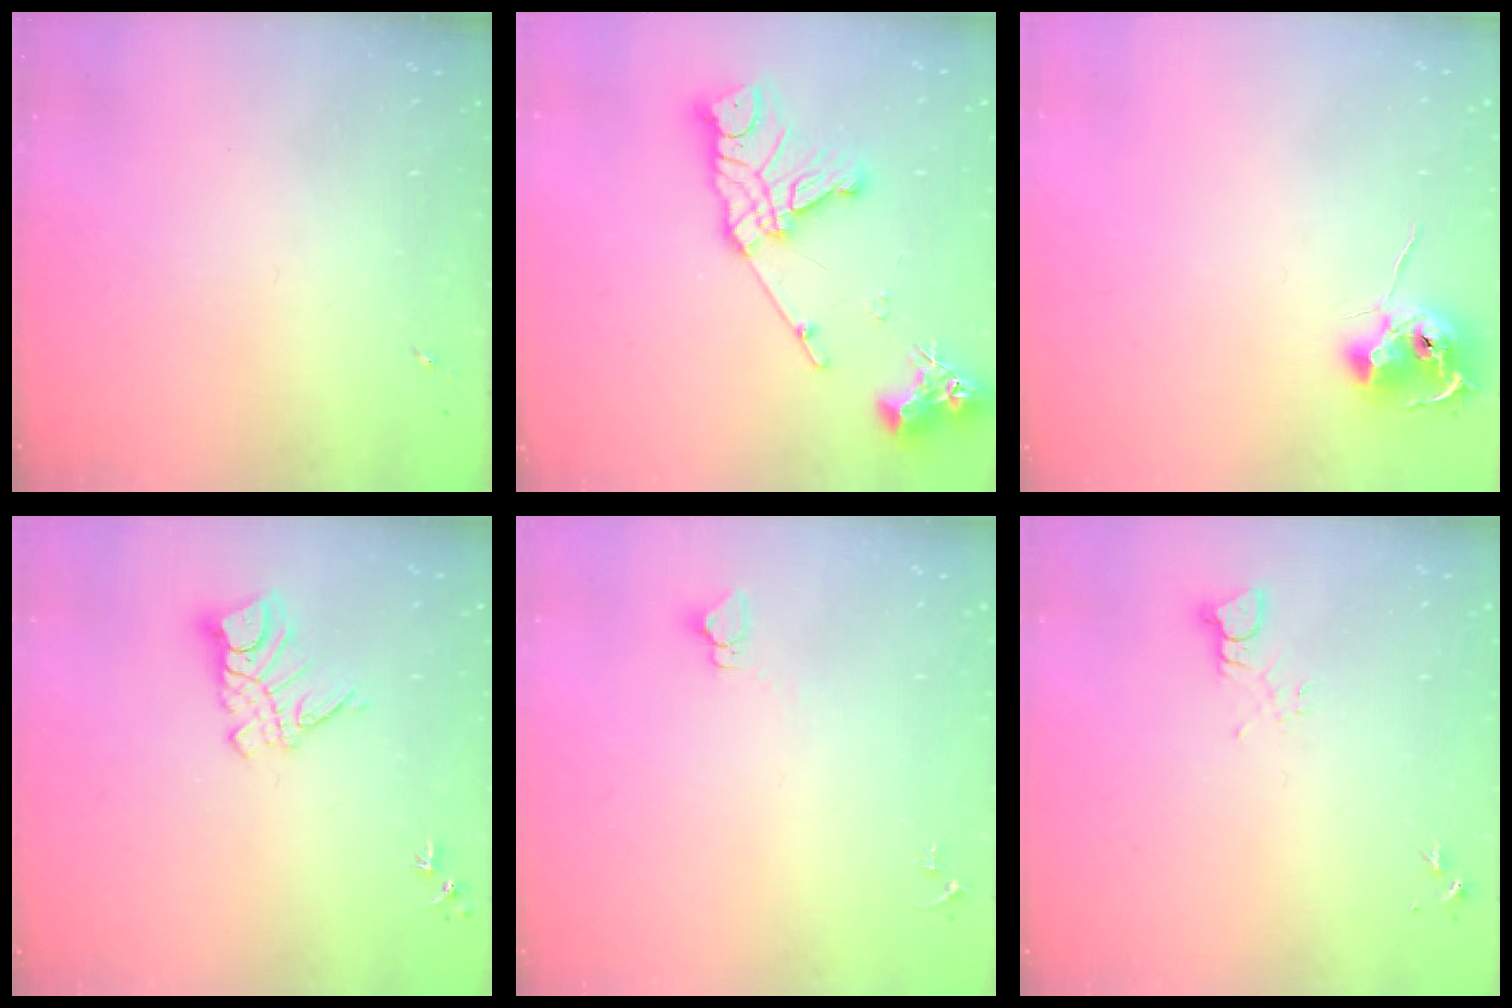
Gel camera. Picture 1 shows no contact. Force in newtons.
{"total": 17.2, "press": 17.1, "slide": 1.8}
{"total": 9.1, "press": 9.1, "slide": 0.6}
{"total": 10.5, "press": 10.4, "slide": 1.0}
{"total": 2.8, "press": 2.8, "slide": 0.2}
{"total": 3.3, "press": 3.3, "slide": 0.4}